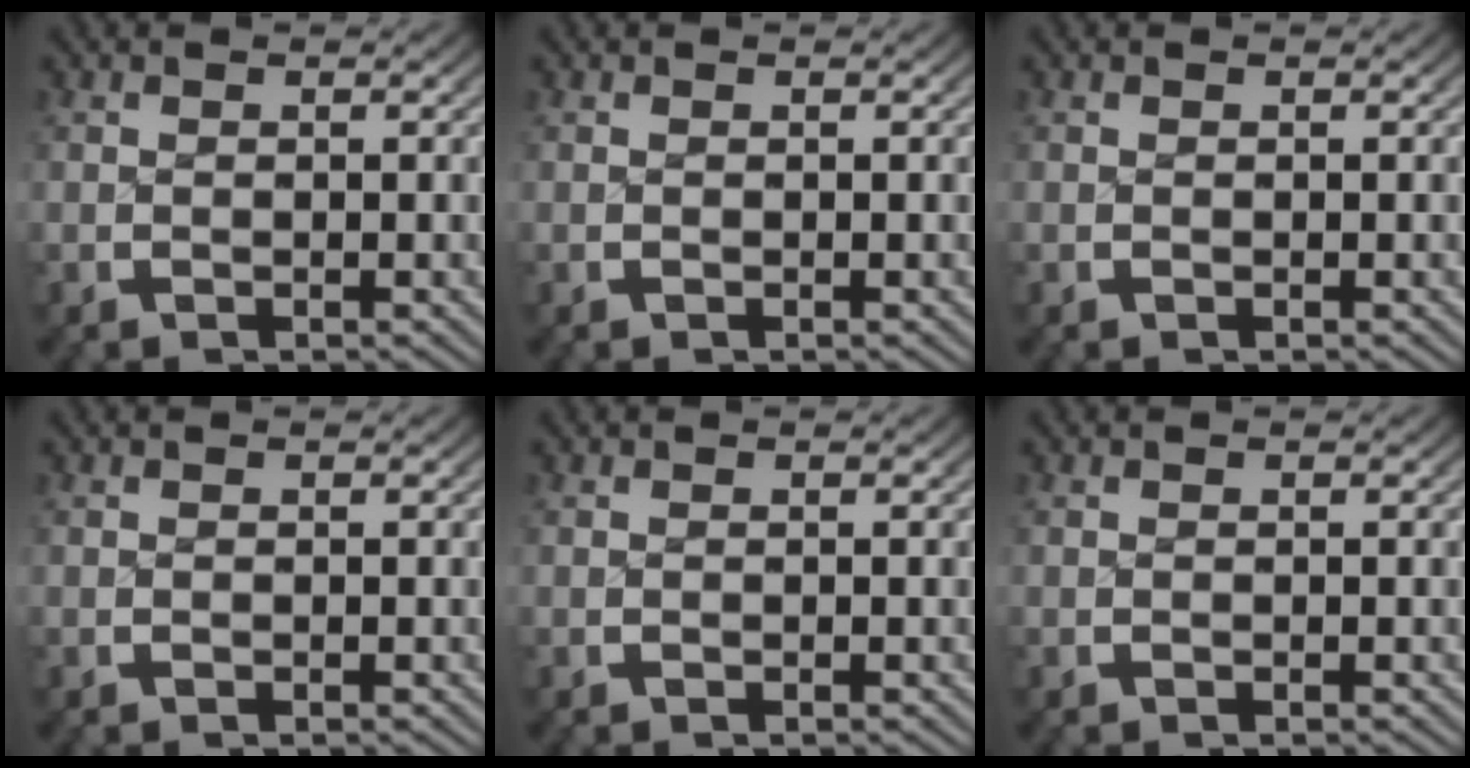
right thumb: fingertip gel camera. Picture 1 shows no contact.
{"total": 0.0}
{"total": 0.0}
{"total": 0.0}
{"total": 0.0}
{"total": 0.0}